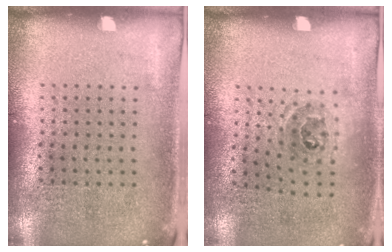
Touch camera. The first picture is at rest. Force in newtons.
{"total": 1.0, "press": 0.7, "slide": 0.8}